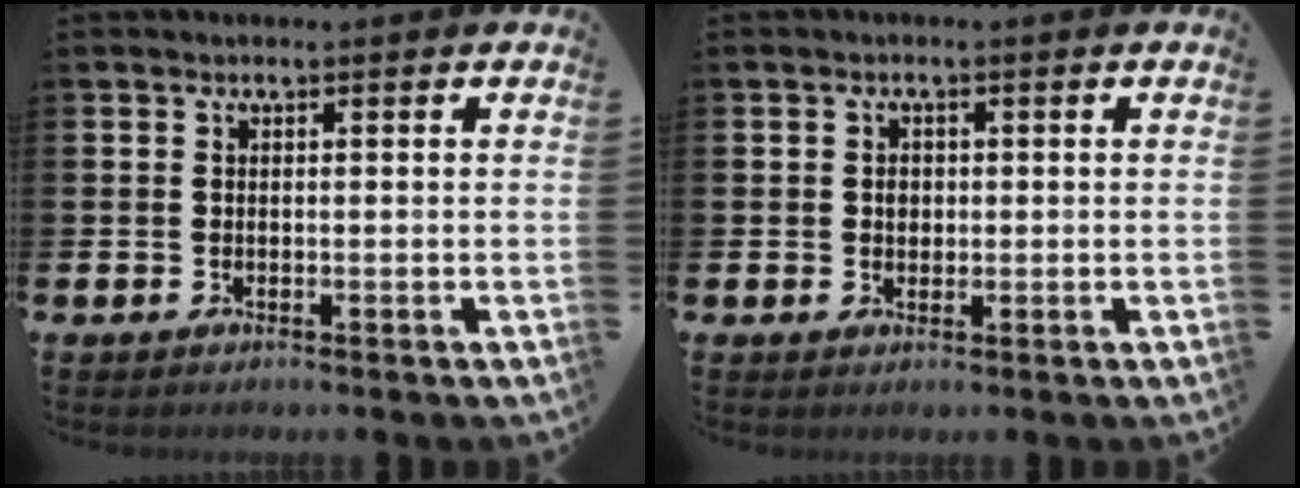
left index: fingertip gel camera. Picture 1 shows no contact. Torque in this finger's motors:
{"motor_torque": [0.09, 0.03, 0.00, 0.01]}